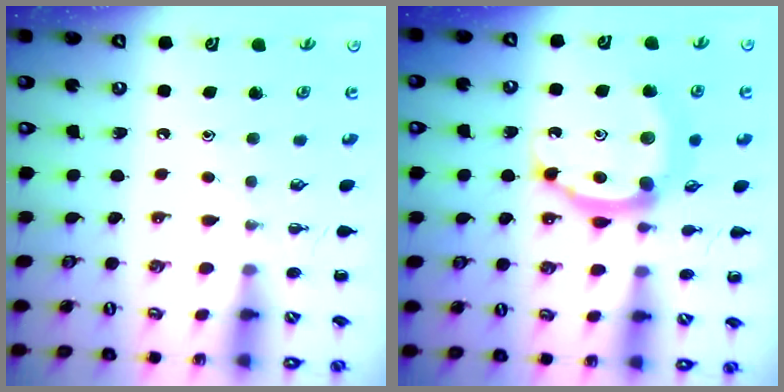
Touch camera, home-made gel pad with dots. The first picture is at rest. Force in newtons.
{"total": 11.3, "press": 11.3, "slide": 0.7}